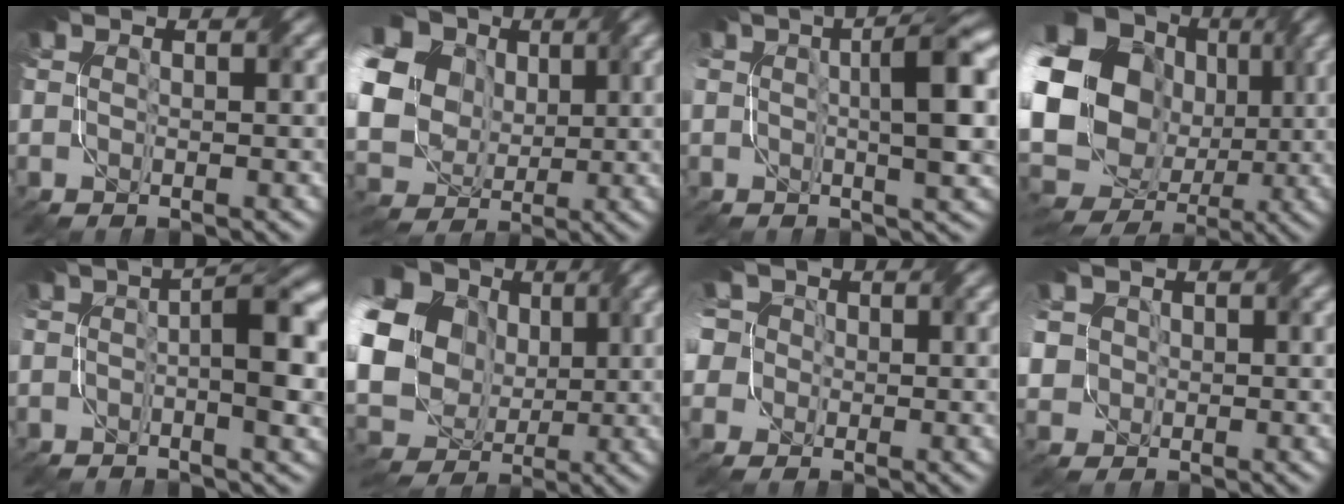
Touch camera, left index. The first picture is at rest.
{"total": 18.3, "force": [4.6, 15.5, 8.5], "torque": [-0.234, 0.032, 0.054]}
{"total": 6.5, "force": [1.0, 1.4, 6.2], "torque": [-0.083, 0.020, 0.009]}
{"total": 20.7, "force": [1.4, 17.4, 11.0], "torque": [-0.229, -0.002, -0.005]}
{"total": 5.4, "force": [-0.5, 1.3, 5.2], "torque": [-0.083, 0.013, -0.014]}
{"total": 21.2, "force": [3.8, 18.6, 9.6], "torque": [-0.249, 0.035, 0.019]}
{"total": 7.7, "force": [1.3, 6.9, 3.2], "torque": [-0.081, 0.044, -0.034]}
{"total": 5.5, "force": [1.2, 4.9, 2.0], "torque": [-0.057, 0.030, -0.005]}